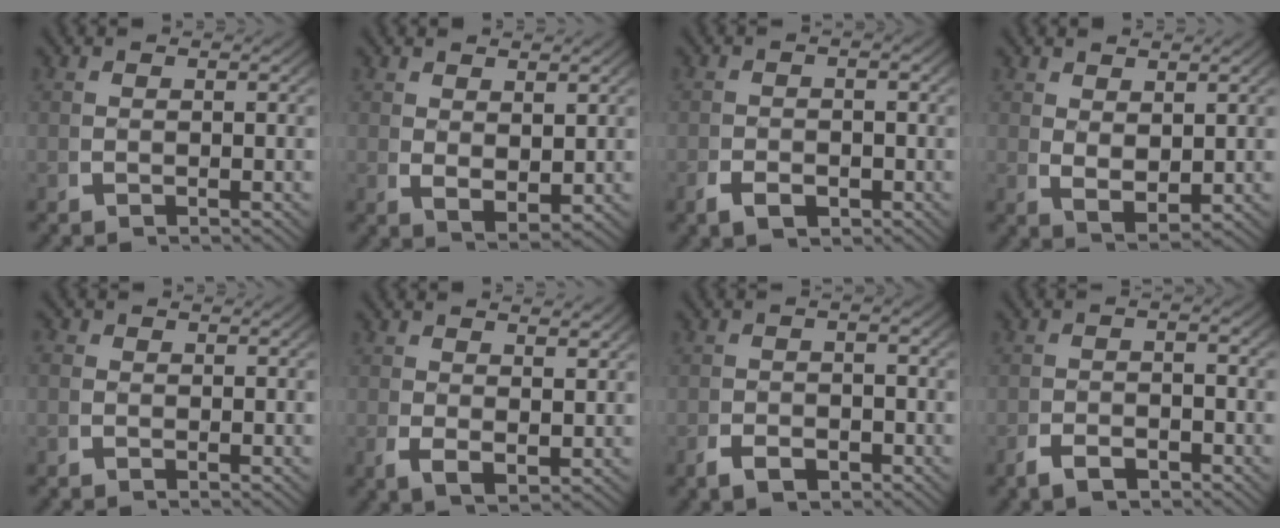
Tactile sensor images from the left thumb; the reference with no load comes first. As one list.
[{"total": 2.6, "force": [1.1, 1.5, 1.8], "torque": [-0.038, -0.019, 0.036]}, {"total": 2.5, "force": [-1.2, 1.6, 1.5], "torque": [-0.028, -0.013, -0.017]}, {"total": 2.9, "force": [1.0, 1.7, 2.1], "torque": [-0.047, -0.020, 0.035]}, {"total": 0.7, "force": [-0.1, 0.7, 0.1], "torque": [-0.004, -0.007, -0.004]}, {"total": 2.5, "force": [0.7, 1.5, 1.9], "torque": [-0.043, -0.020, 0.023]}, {"total": 2.4, "force": [-1.4, 1.4, 1.4], "torque": [-0.023, -0.010, -0.023]}, {"total": 2.4, "force": [-1.8, 1.1, 1.2], "torque": [-0.020, -0.008, -0.030]}]